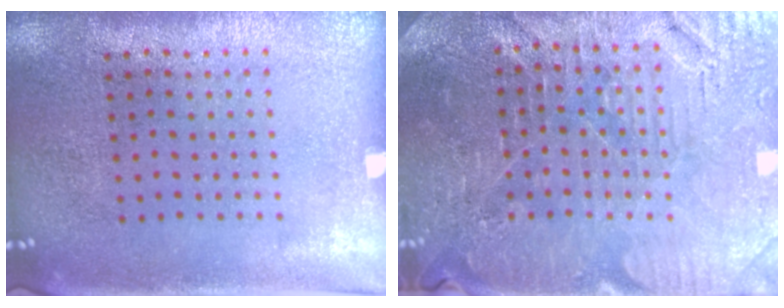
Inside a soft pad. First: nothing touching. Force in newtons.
{"total": 4.0, "press": 3.9, "slide": 0.8}